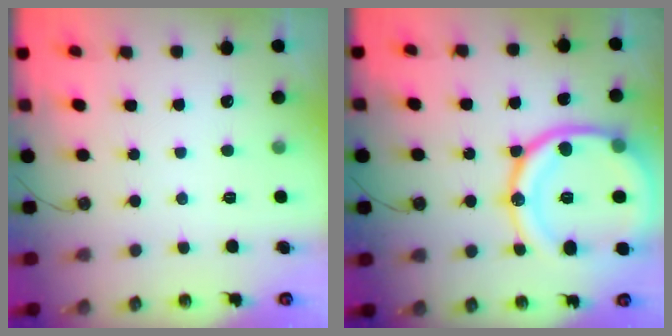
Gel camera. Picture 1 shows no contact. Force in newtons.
{"total": 24.2, "press": 24.0, "slide": 2.7}